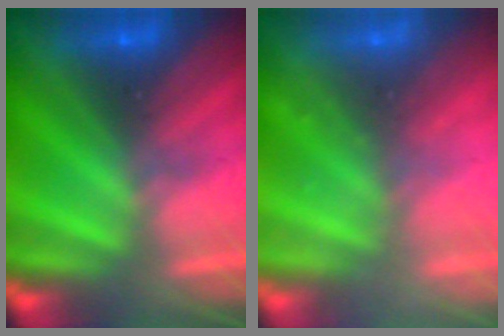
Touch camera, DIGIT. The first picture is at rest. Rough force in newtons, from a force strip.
{"total": 2.3}